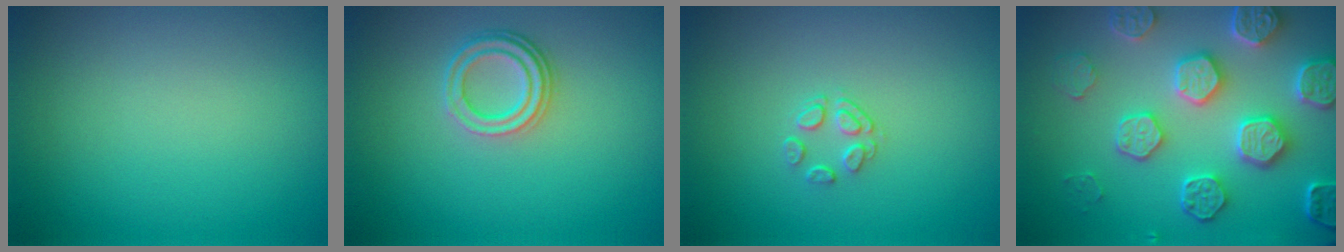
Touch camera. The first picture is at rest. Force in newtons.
{"total": 2.8, "press": 2.3, "slide": 1.6}
{"total": 1.5, "press": 0.8, "slide": 1.3}
{"total": 6.7, "press": 5.8, "slide": 3.4}